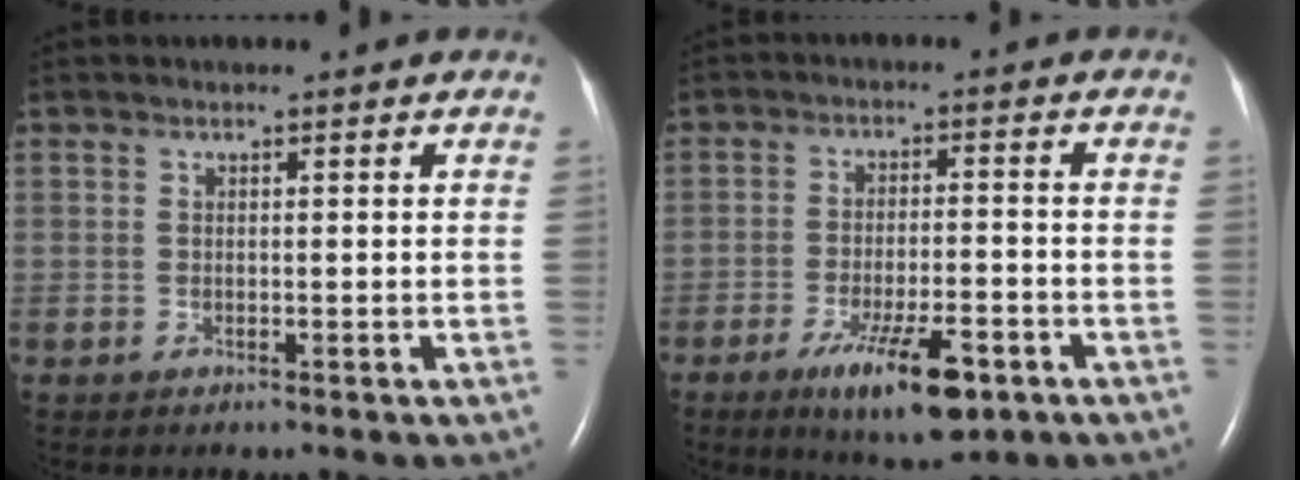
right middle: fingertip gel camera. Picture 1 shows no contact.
{"total": 10.3, "force": [-5.7, 2.4, 8.3], "torque": [-0.144, -0.016, -0.084]}